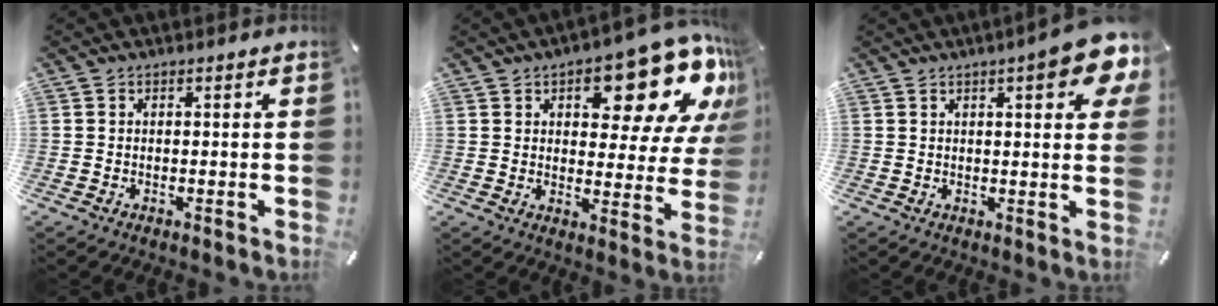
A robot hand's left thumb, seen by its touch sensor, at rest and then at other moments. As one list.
[{"total": 17.7, "force": [10.8, 8.0, 11.6], "torque": [-0.136, -0.080, 0.175]}, {"total": 10.0, "force": [4.9, 2.6, 8.3], "torque": [-0.114, -0.020, 0.078]}]